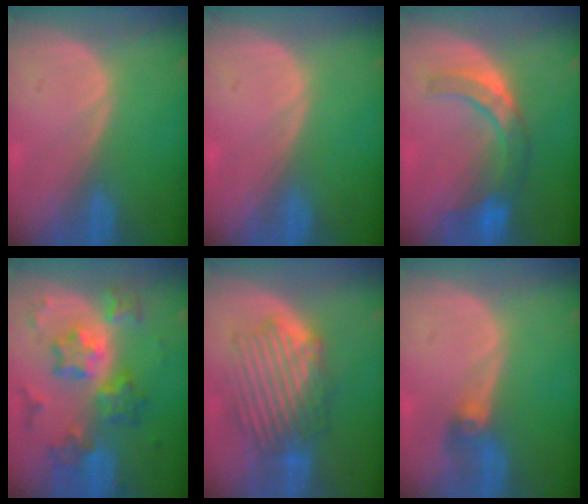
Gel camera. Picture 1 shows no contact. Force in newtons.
{"total": 0.0}
{"total": 7.5, "press": 7.1, "slide": 2.3}
{"total": 9.4, "press": 9.4, "slide": 0.8}
{"total": 8.4, "press": 8.1, "slide": 2.2}
{"total": 2.9, "press": 2.6, "slide": 1.4}